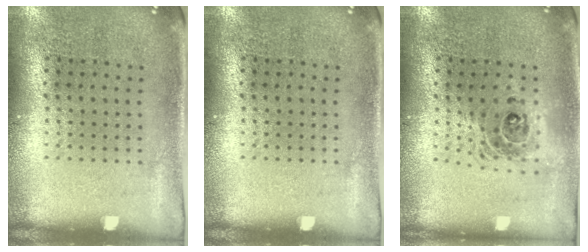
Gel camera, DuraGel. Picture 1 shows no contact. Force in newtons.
{"total": 0.0}
{"total": 1.5, "press": 1.3, "slide": 0.9}